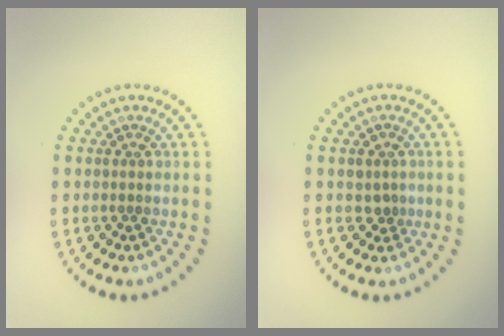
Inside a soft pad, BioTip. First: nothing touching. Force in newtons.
{"total": 1.1, "press": 1.0, "slide": 0.4}